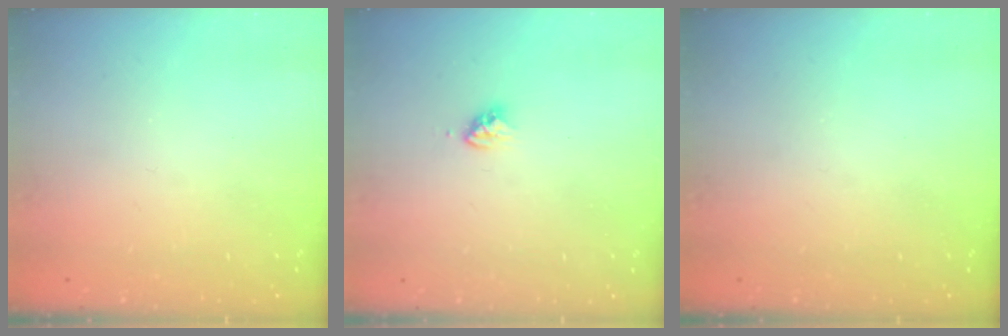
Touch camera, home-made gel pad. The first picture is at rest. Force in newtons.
{"total": 3.4, "press": 3.3, "slide": 0.2}
{"total": 0.0}